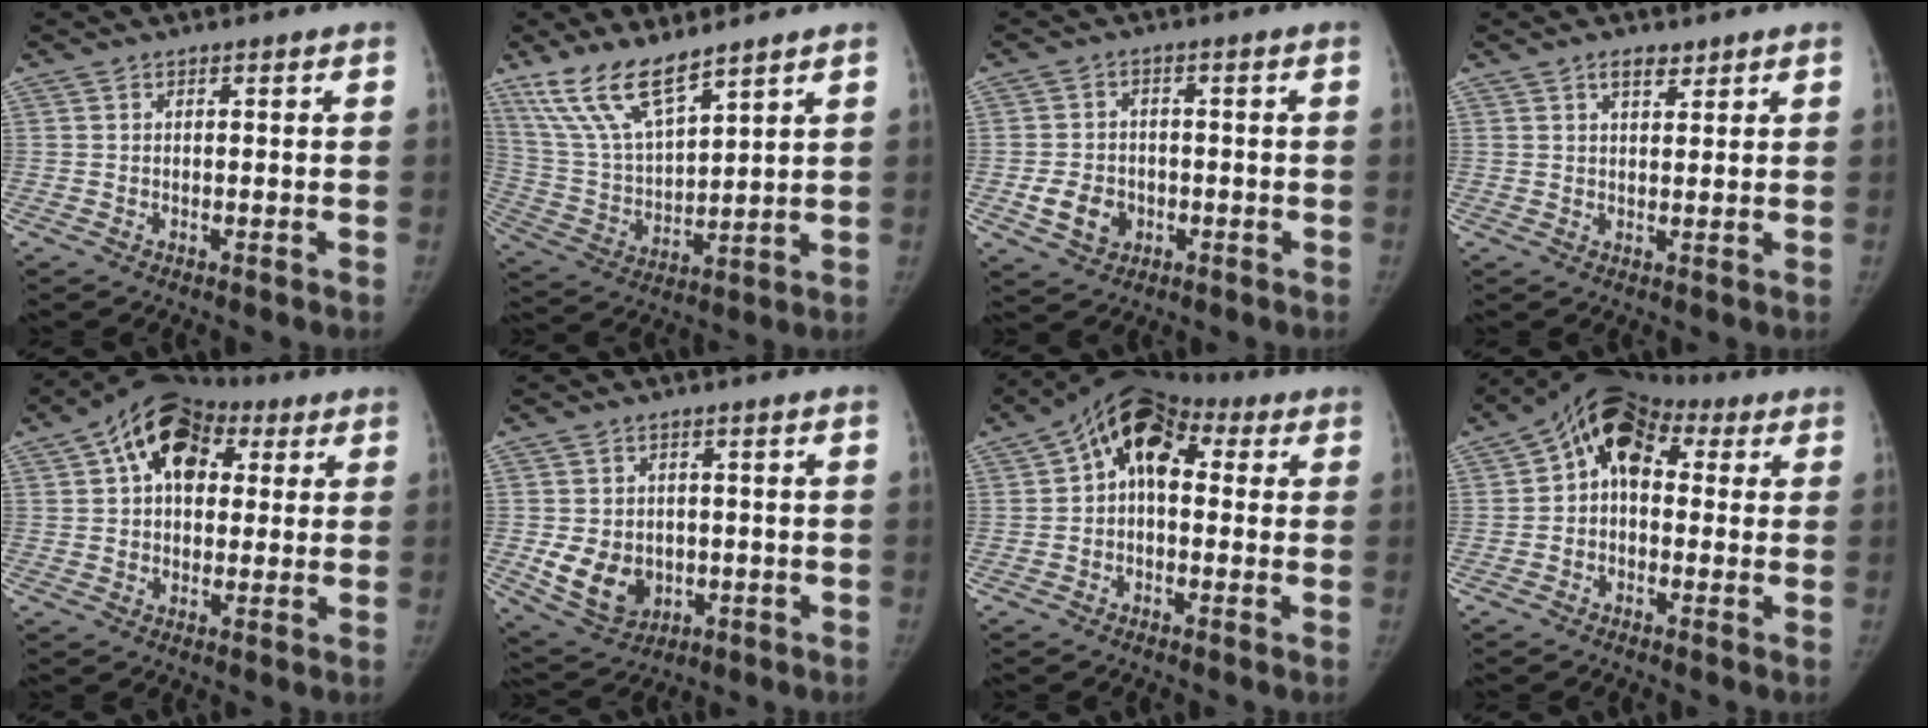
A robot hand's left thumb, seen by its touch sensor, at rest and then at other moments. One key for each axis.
{"total": 13.0, "fx": 9.8, "fy": 3.6, "fz": 7.8, "tx": -0.144, "ty": -0.046, "tz": 0.207}
{"total": 6.1, "fx": -1.8, "fy": 4.9, "fz": 3.0, "tx": -0.042, "ty": 0.010, "tz": -0.025}
{"total": 2.8, "fx": 2.0, "fy": 1.2, "fz": 1.4, "tx": -0.016, "ty": -0.013, "tz": 0.034}
{"total": 14.0, "fx": 4.7, "fy": 9.5, "fz": 9.3, "tx": -0.117, "ty": 0.019, "tz": 0.067}
{"total": 9.4, "fx": -1.4, "fy": 7.5, "fz": 5.5, "tx": -0.075, "ty": 0.000, "tz": -0.002}
{"total": 11.4, "fx": 2.3, "fy": 7.4, "fz": 8.3, "tx": -0.104, "ty": 0.037, "tz": 0.024}
{"total": 11.1, "fx": 2.3, "fy": 7.8, "fz": 7.6, "tx": -0.090, "ty": 0.036, "tz": 0.021}